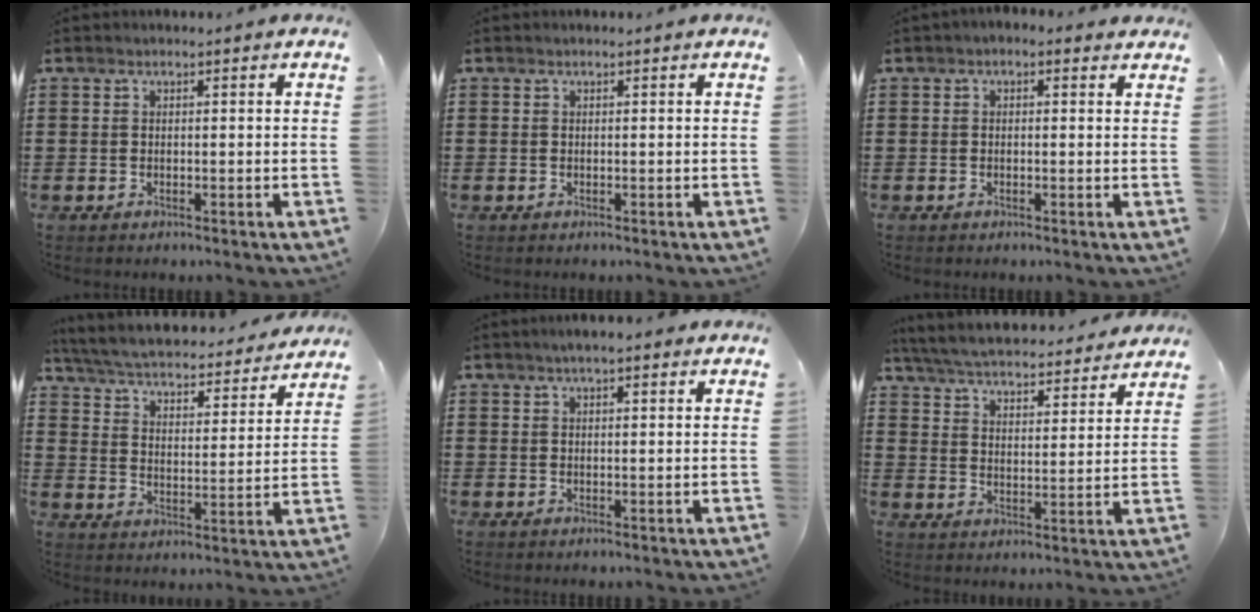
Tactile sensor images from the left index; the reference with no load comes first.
{"total": 0.0}
{"total": 1.1, "force": [-0.2, 0.8, 0.6], "torque": [-0.014, 0.005, -0.006]}
{"total": 4.2, "force": [4.1, 0.2, 1.0], "torque": [-0.042, -0.034, 0.062]}
{"total": 2.3, "force": [1.6, 0.4, 1.6], "torque": [-0.032, 0.005, 0.027]}
{"total": 5.1, "force": [5.1, 0.0, 0.8], "torque": [-0.040, -0.037, 0.085]}